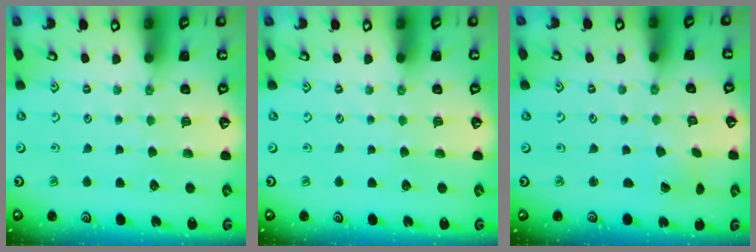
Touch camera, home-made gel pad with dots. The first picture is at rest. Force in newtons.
{"total": 0.0}
{"total": 0.8, "press": 0.8, "slide": 0.1}